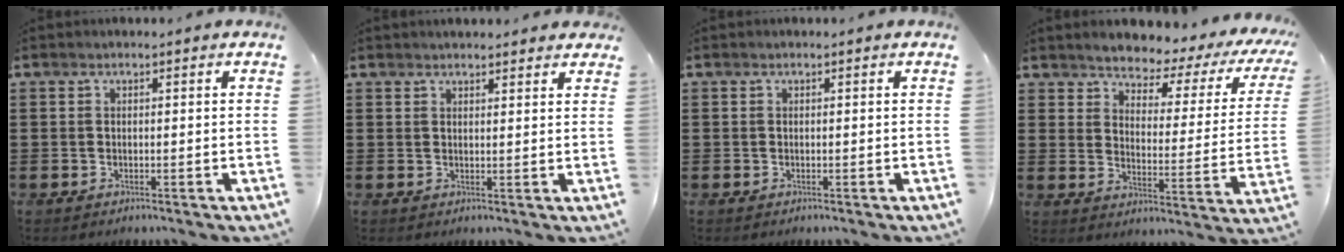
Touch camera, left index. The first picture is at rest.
{"total": 1.7, "force": [1.7, 0.2, 0.2], "torque": [-0.008, 0.004, 0.033]}
{"total": 0.0}
{"total": 2.9, "force": [2.7, 0.6, 0.7], "torque": [-0.038, -0.027, 0.036]}